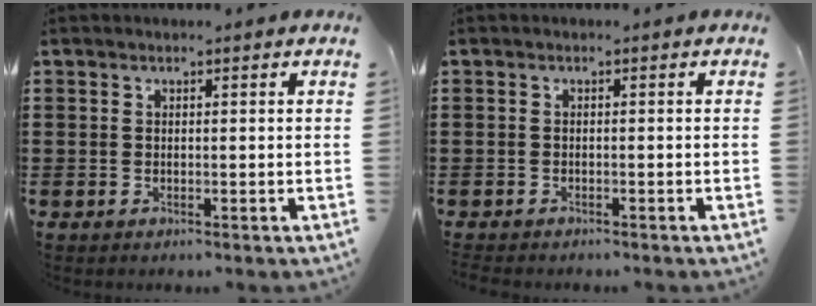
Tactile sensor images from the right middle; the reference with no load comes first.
{"total": 0.8, "force": [-0.8, 0.2, -0.1], "torque": [-0.001, 0.003, -0.018]}